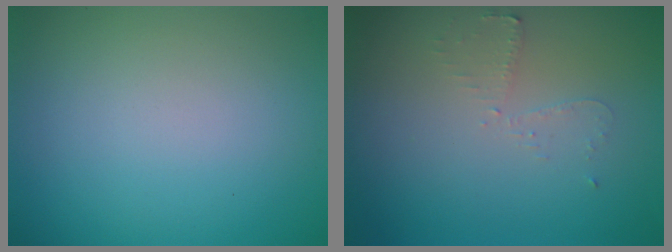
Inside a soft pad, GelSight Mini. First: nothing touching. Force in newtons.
{"total": 1.6, "press": 1.5, "slide": 0.2}